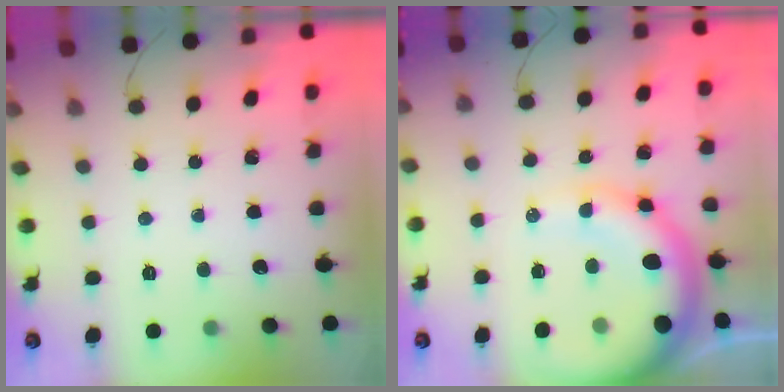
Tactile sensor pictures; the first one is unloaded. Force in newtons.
{"total": 15.3, "press": 14.9, "slide": 3.2}